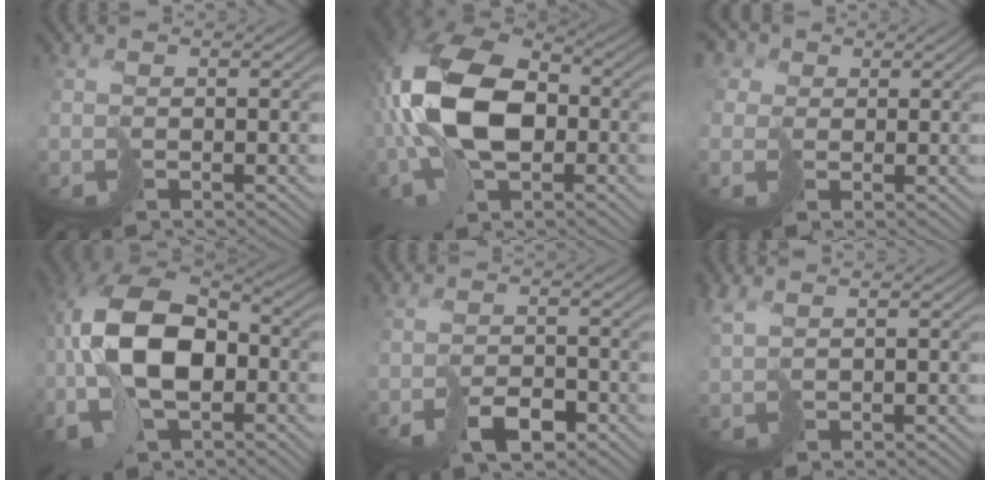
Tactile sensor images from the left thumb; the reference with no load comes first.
{"total": 15.1, "force": [-0.5, 9.1, 12.0], "torque": [-0.270, 0.014, -0.025]}
{"total": 4.4, "force": [1.5, 3.9, 1.4], "torque": [-0.049, 0.008, 0.008]}
{"total": 14.1, "force": [-1.3, 8.0, 11.5], "torque": [-0.255, 0.003, -0.031]}
{"total": 2.9, "force": [-1.8, 1.3, 1.8], "torque": [-0.025, -0.003, -0.025]}
{"total": 2.8, "force": [1.4, 0.9, 2.2], "torque": [-0.073, -0.002, 0.025]}